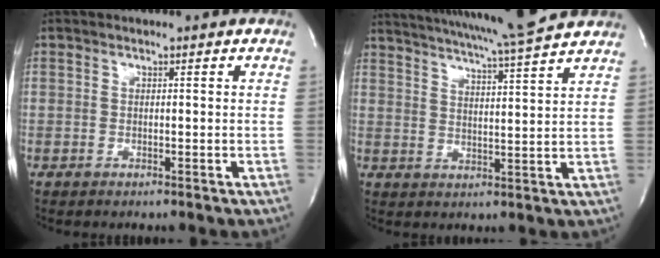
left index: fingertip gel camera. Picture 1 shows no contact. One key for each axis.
{"total": 16.0, "fx": 14.5, "fy": -0.8, "fz": 6.8, "tx": -0.125, "ty": -0.011, "tz": 0.203}